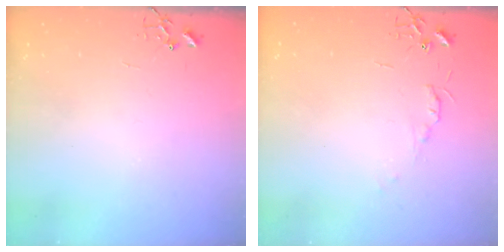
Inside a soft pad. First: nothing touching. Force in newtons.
{"total": 4.8, "press": 4.8, "slide": 0.7}